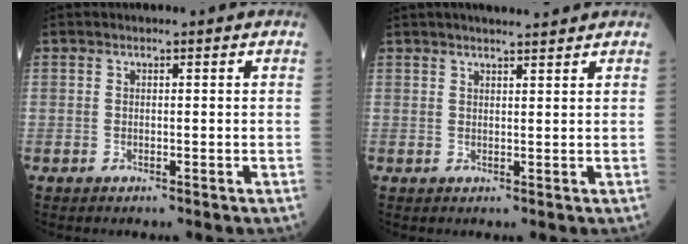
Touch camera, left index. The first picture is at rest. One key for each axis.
{"total": 6.3, "fx": 5.6, "fy": 0.2, "fz": 2.9, "tx": -0.039, "ty": 0.018, "tz": 0.075}